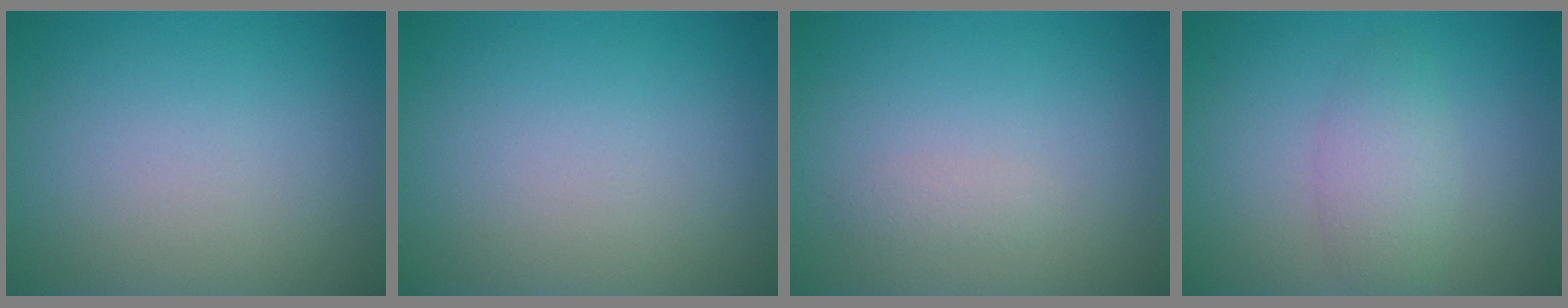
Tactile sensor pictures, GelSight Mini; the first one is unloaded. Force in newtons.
{"total": 0.0}
{"total": 0.8, "press": 0.8, "slide": 0.0}
{"total": 2.7, "press": 2.7, "slide": 0.1}